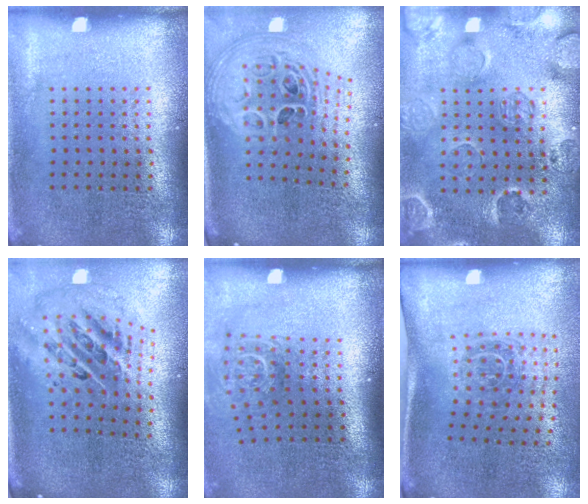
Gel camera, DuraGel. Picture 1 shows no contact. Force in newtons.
{"total": 2.9, "press": 2.0, "slide": 2.1}
{"total": 2.4, "press": 2.1, "slide": 1.1}
{"total": 2.9, "press": 1.9, "slide": 2.1}
{"total": 1.8, "press": 1.3, "slide": 1.2}
{"total": 1.8, "press": 1.2, "slide": 1.4}